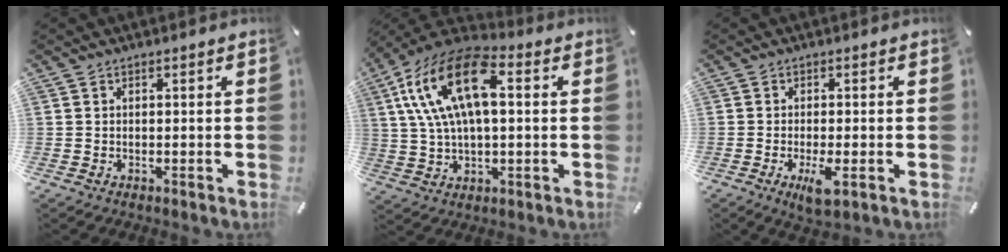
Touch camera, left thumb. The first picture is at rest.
{"total": 17.4, "force": [5.5, 8.8, 14.0], "torque": [-0.294, -0.005, 0.095]}
{"total": 5.4, "force": [-1.6, 1.6, 4.9], "torque": [-0.090, -0.008, -0.023]}